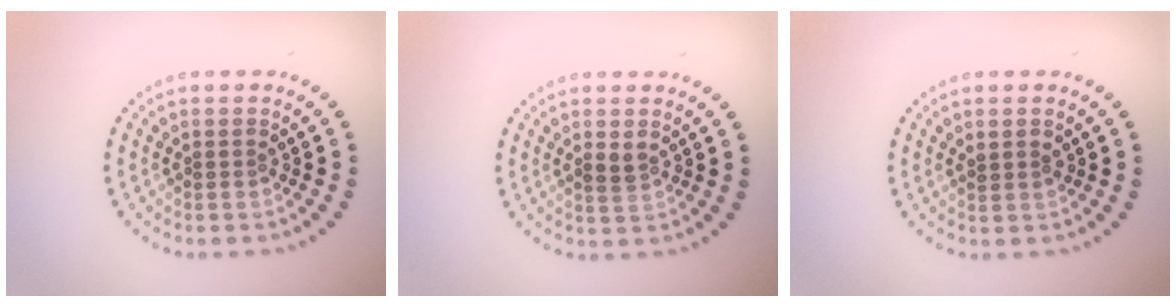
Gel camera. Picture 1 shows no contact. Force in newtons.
{"total": 1.2, "press": 1.1, "slide": 0.4}
{"total": 0.8, "press": 0.7, "slide": 0.4}